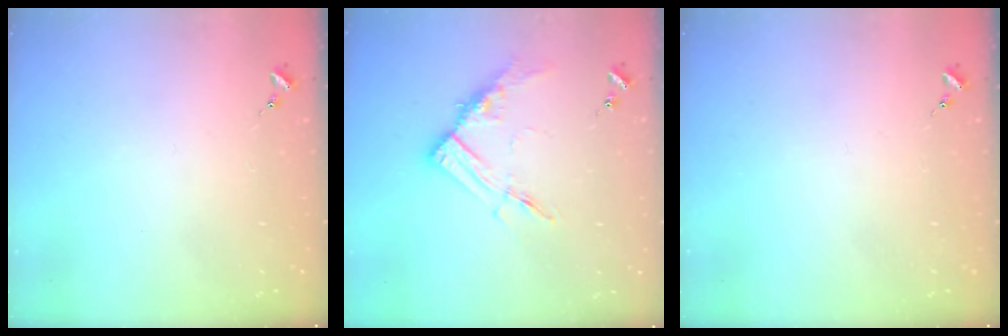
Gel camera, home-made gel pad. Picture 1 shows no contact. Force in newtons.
{"total": 11.9, "press": 11.9, "slide": 0.6}
{"total": 0.0}